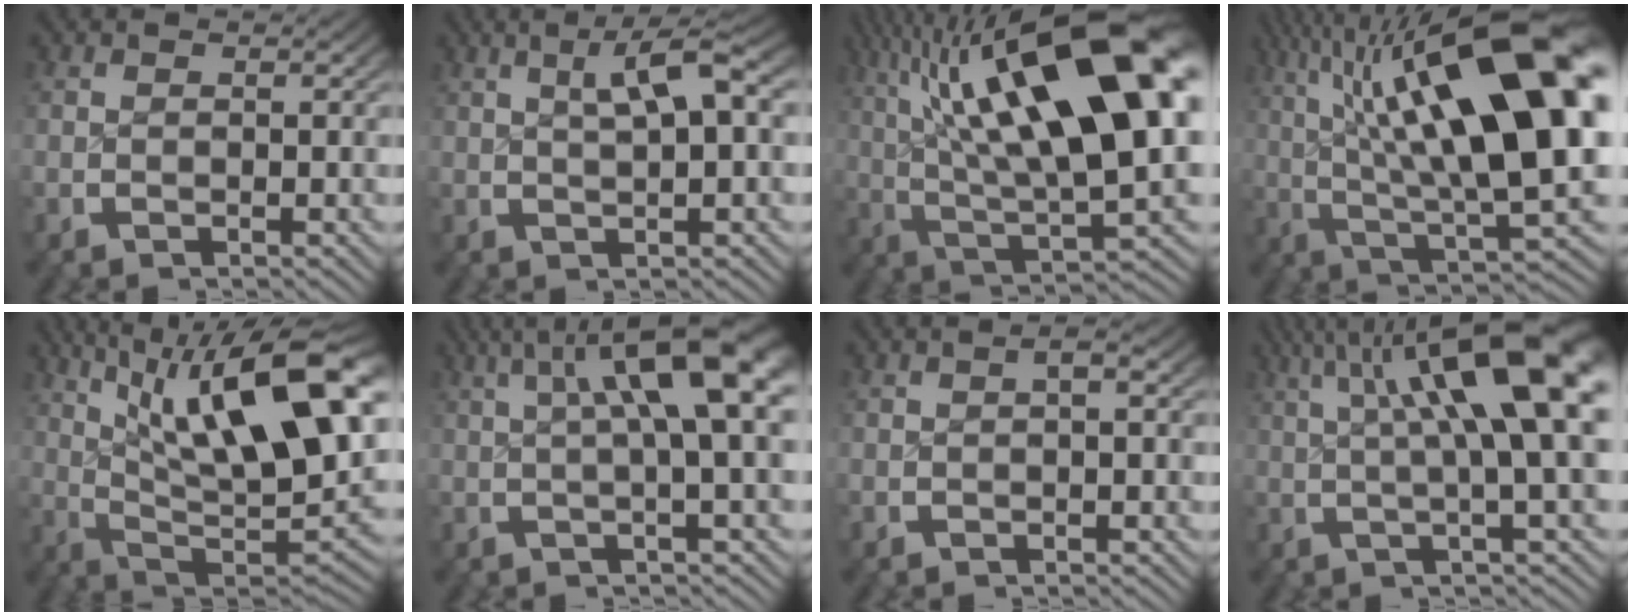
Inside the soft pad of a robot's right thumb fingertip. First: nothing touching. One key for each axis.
{"total": 5.8, "fx": 2.4, "fy": 1.9, "fz": 5.0, "tx": -0.066, "ty": 0.025, "tz": 0.034}
{"total": 17.8, "fx": 2.4, "fy": 8.1, "fz": 15.7, "tx": -0.256, "ty": -0.016, "tz": 0.053}
{"total": 17.8, "fx": 2.3, "fy": 7.6, "fz": 15.9, "tx": -0.248, "ty": -0.018, "tz": 0.051}
{"total": 15.5, "fx": 2.2, "fy": 7.7, "fz": 13.3, "tx": -0.234, "ty": -0.040, "tz": 0.053}
{"total": 7.8, "fx": 2.4, "fy": 2.4, "fz": 7.0, "tx": -0.095, "ty": 0.019, "tz": 0.026}
{"total": 0.9, "fx": -0.1, "fy": 0.2, "fz": 0.8, "tx": -0.012, "ty": 0.004, "tz": -0.003}
{"total": 12.2, "fx": 3.5, "fy": 4.3, "fz": 10.8, "tx": -0.139, "ty": 0.024, "tz": 0.042}